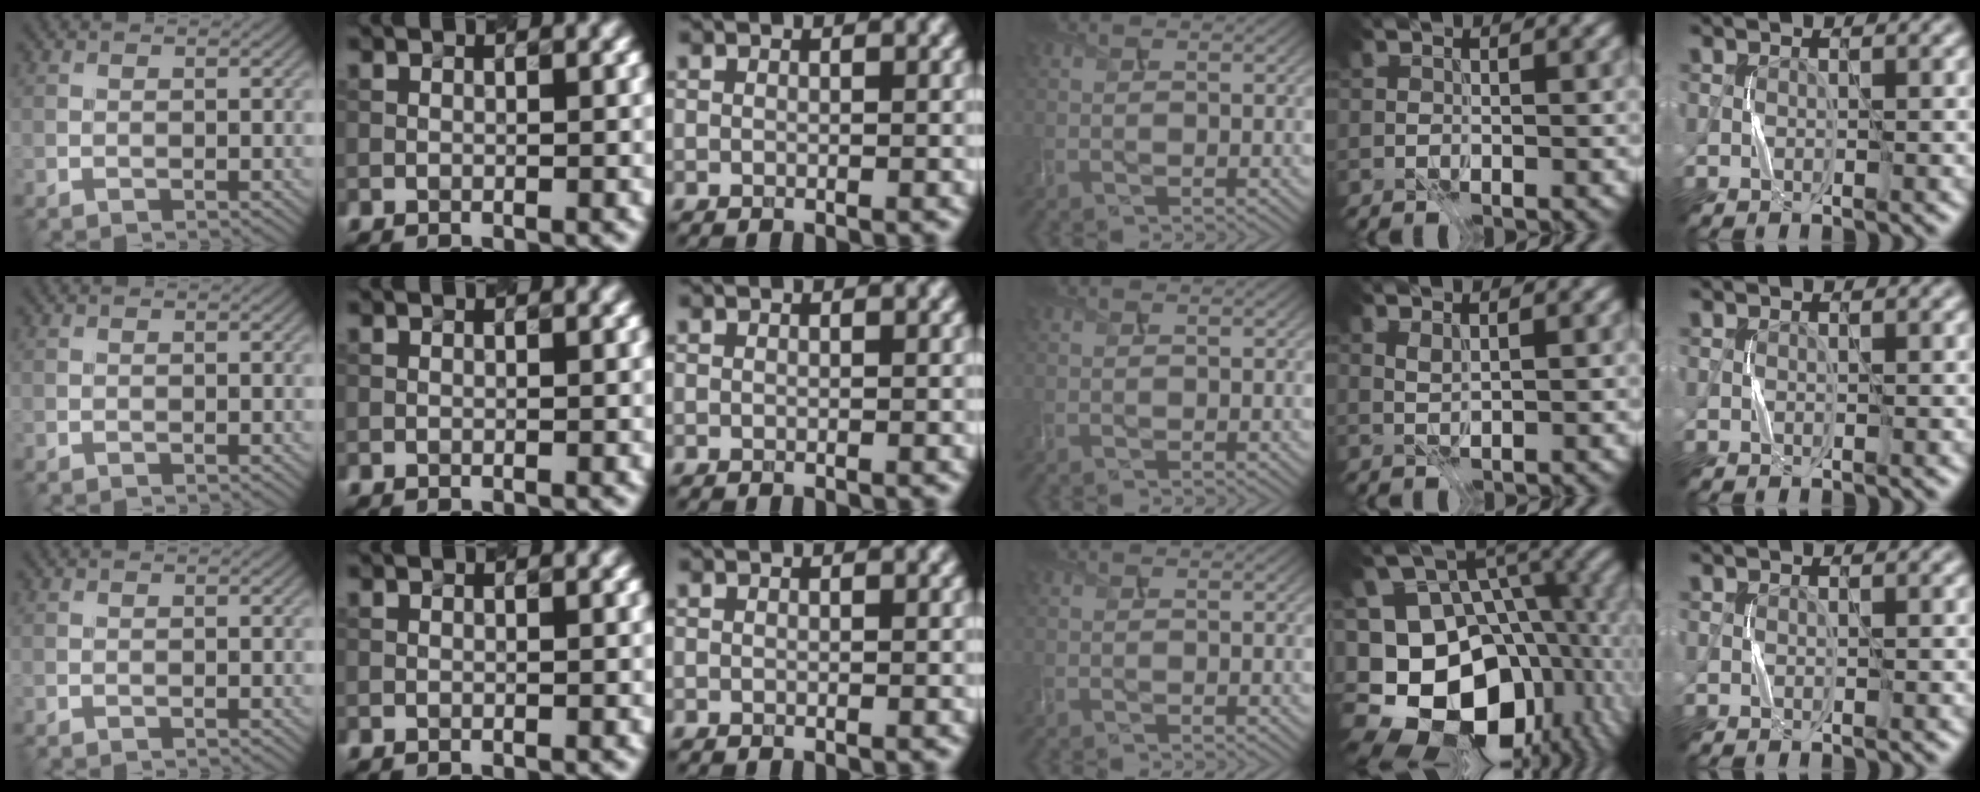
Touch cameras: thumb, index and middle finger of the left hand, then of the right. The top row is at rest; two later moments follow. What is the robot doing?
{"motion": "press", "object": "joystick"}